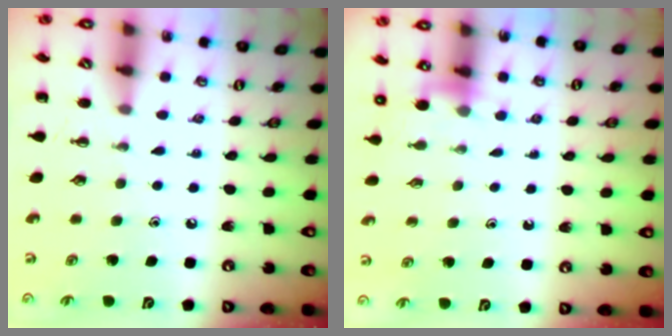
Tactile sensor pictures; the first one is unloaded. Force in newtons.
{"total": 3.6, "press": 3.5, "slide": 1.0}